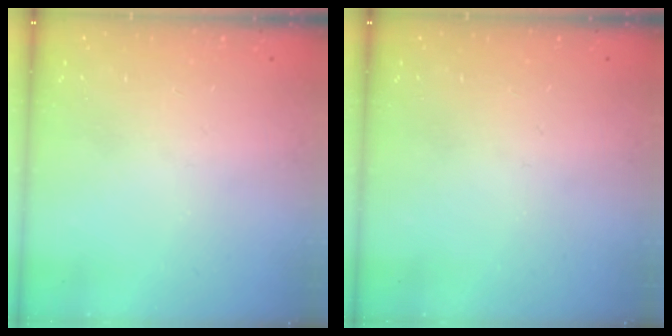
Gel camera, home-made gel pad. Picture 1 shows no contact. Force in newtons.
{"total": 0.0}